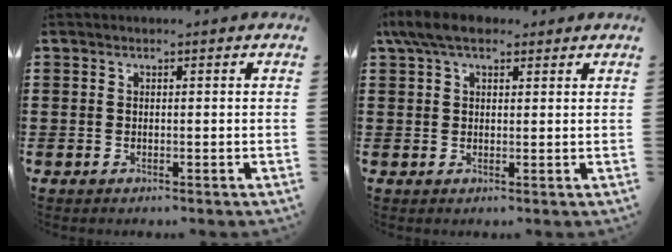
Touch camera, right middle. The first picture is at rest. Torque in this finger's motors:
{"motor_torque": [1.23, -0.77, 0.53, 0.15]}